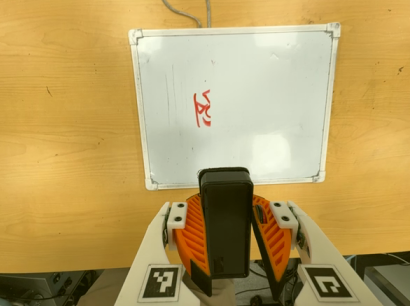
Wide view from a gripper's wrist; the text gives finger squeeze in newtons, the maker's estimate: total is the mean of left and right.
{"total": 9.4, "left": 9.6, "right": 9.3}